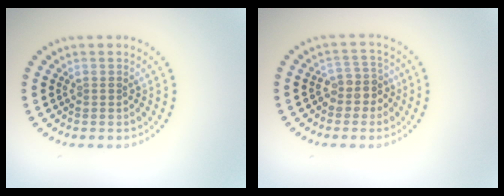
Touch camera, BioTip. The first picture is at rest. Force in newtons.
{"total": 2.5, "press": 2.2, "slide": 1.2}